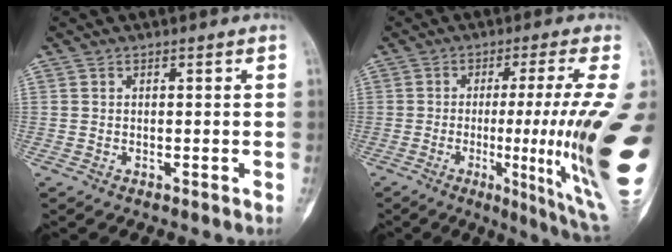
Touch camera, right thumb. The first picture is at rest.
{"total": 21.5, "force": [-1.1, 1.3, 21.4], "torque": [-0.254, -0.018, -0.004]}